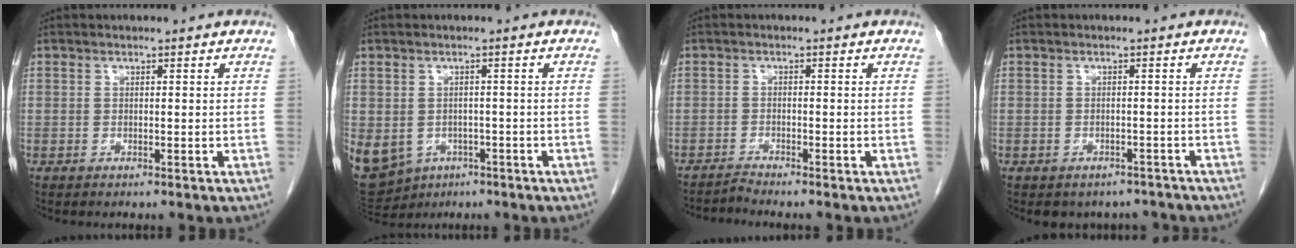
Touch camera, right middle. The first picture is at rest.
{"total": 22.3, "force": [-9.4, 18.2, 8.7], "torque": [-0.319, -0.011, -0.122]}
{"total": 1.7, "force": [-1.5, -0.7, -0.4], "torque": [0.010, -0.010, -0.028]}
{"total": 5.2, "force": [-4.5, 2.7, 0.3], "torque": [0.012, 0.011, -0.050]}